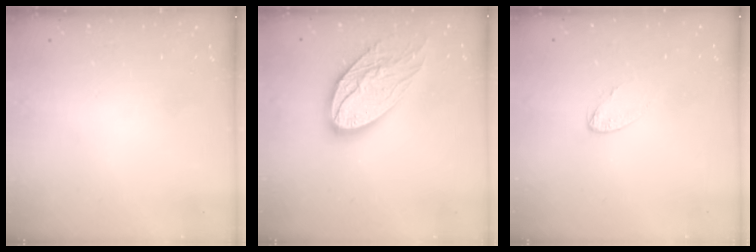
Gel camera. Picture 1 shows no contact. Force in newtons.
{"total": 17.3, "press": 17.3, "slide": 1.4}
{"total": 3.3, "press": 3.3, "slide": 0.2}